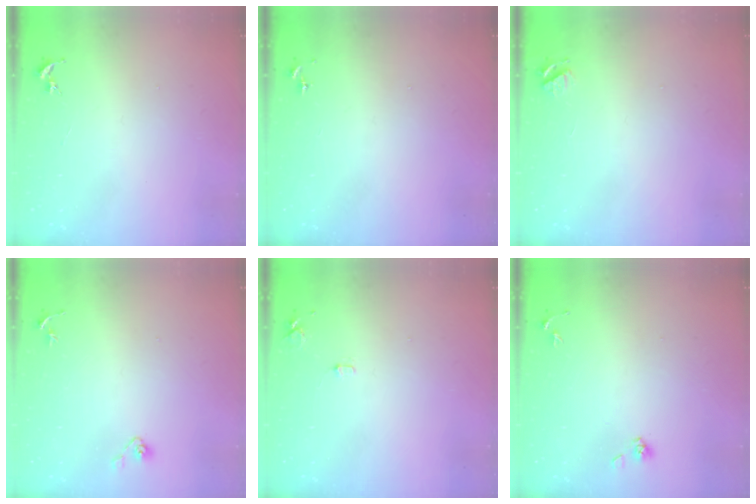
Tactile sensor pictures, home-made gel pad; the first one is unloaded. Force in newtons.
{"total": 0.0}
{"total": 3.9, "press": 3.9, "slide": 0.4}
{"total": 4.1, "press": 3.9, "slide": 1.2}
{"total": 5.2, "press": 5.1, "slide": 0.8}
{"total": 3.9, "press": 3.5, "slide": 1.7}